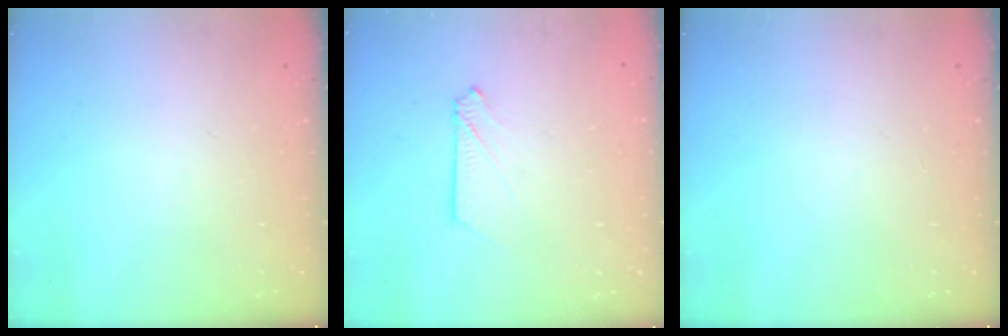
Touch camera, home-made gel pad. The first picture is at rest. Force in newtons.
{"total": 2.9, "press": 2.9, "slide": 0.4}
{"total": 0.0}